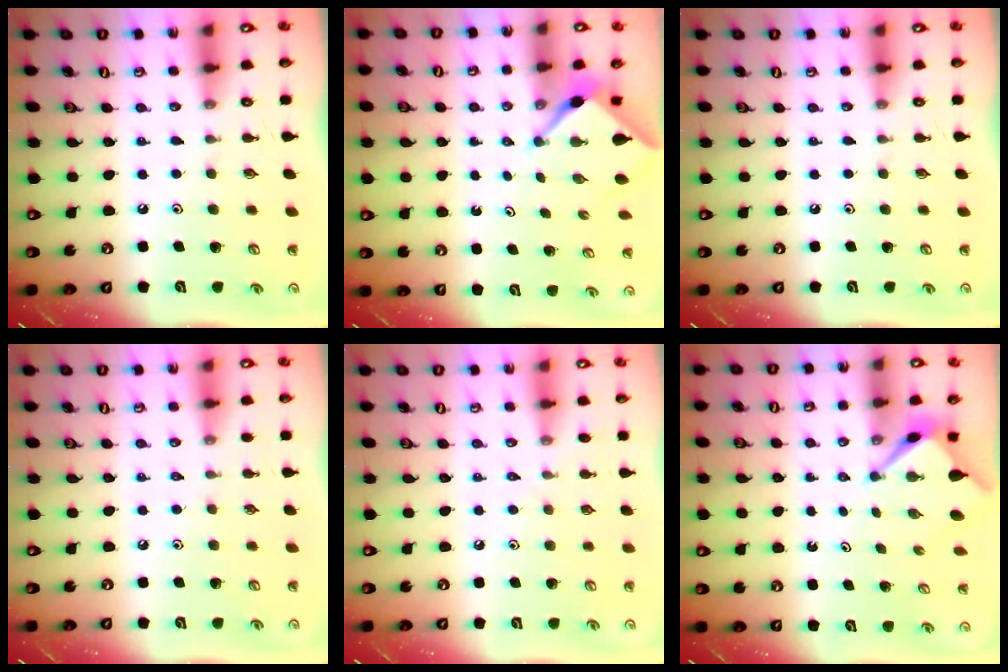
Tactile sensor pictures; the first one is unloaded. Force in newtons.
{"total": 2.4, "press": 2.4, "slide": 0.2}
{"total": 0.0}
{"total": 2.1, "press": 2.1, "slide": 0.4}
{"total": 2.5, "press": 2.5, "slide": 0.5}
{"total": 3.0, "press": 3.0, "slide": 0.2}